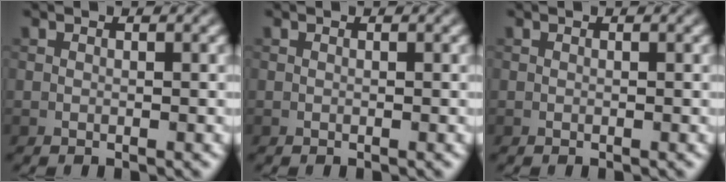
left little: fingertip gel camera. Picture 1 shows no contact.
{"total": 0.0}
{"total": 0.0}